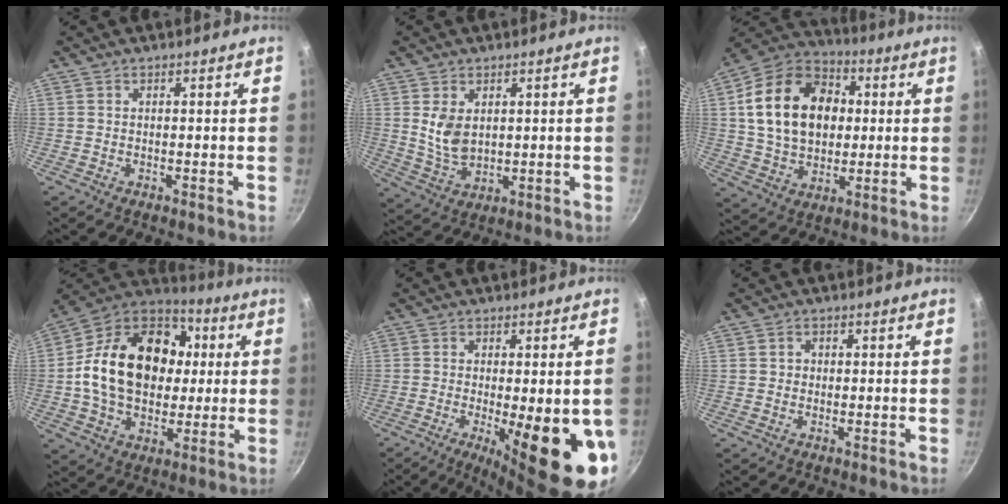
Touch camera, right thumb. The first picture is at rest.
{"total": 7.0, "force": [1.8, 4.5, 5.0], "torque": [-0.083, -0.021, 0.045]}
{"total": 20.5, "force": [3.1, 15.0, 13.7], "torque": [-0.209, 0.020, 0.047]}
{"total": 24.3, "force": [2.2, 17.7, 16.5], "torque": [-0.260, 0.031, 0.030]}
{"total": 17.9, "force": [-4.1, 5.0, 16.7], "torque": [-0.209, -0.014, -0.044]}
{"total": 1.4, "force": [0.1, 1.3, 0.5], "torque": [-0.002, 0.001, -0.001]}